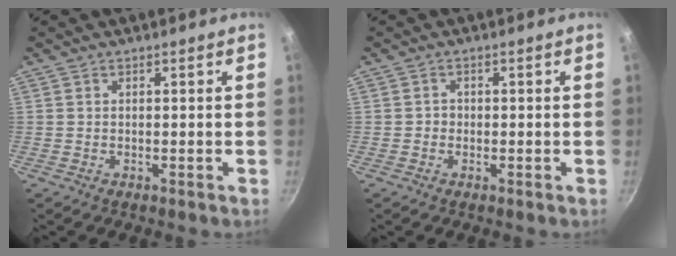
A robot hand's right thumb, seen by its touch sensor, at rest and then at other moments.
{"total": 1.1, "force": [-0.3, 1.0, 0.3], "torque": [-0.001, 0.001, -0.008]}